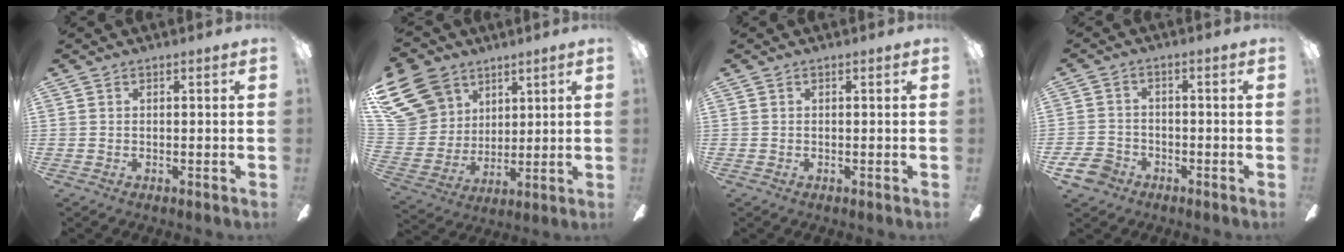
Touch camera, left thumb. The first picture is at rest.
{"total": 16.9, "force": [9.9, 12.5, 5.6], "torque": [-0.148, -0.044, 0.200]}
{"total": 0.0}
{"total": 6.4, "force": [-4.1, 4.3, 2.3], "torque": [-0.062, 0.023, -0.082]}